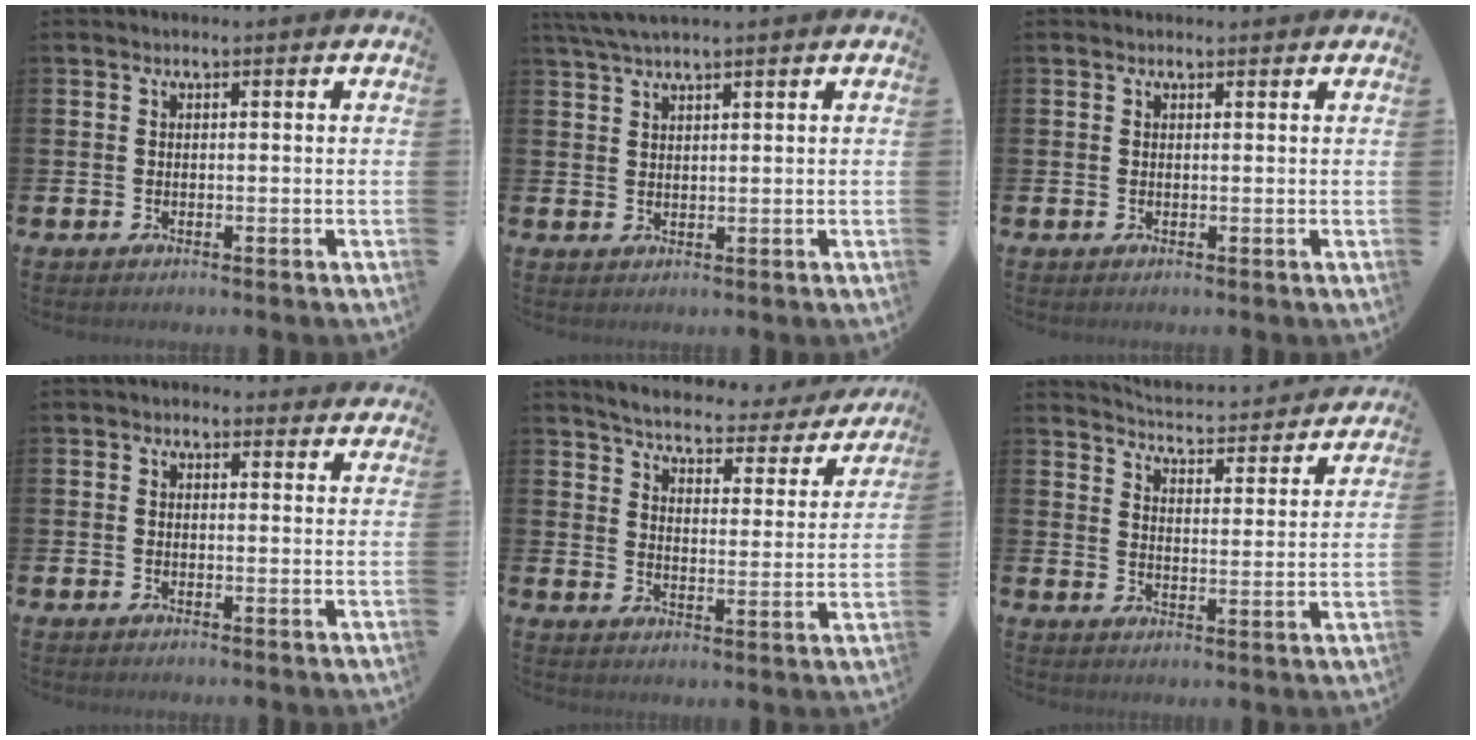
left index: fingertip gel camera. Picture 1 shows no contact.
{"total": 3.2, "force": [2.8, 0.2, 1.5], "torque": [-0.041, -0.001, 0.054]}
{"total": 0.5, "force": [0.5, 0.2, 0.1], "torque": [0.008, -0.002, 0.007]}
{"total": 1.4, "force": [1.2, 0.7, 0.1], "torque": [0.006, 0.001, 0.019]}
{"total": 4.5, "force": [4.2, 0.9, 1.2], "torque": [-0.046, -0.033, 0.066]}
{"total": 4.0, "force": [4.0, 0.4, 0.4], "torque": [-0.020, -0.040, 0.060]}